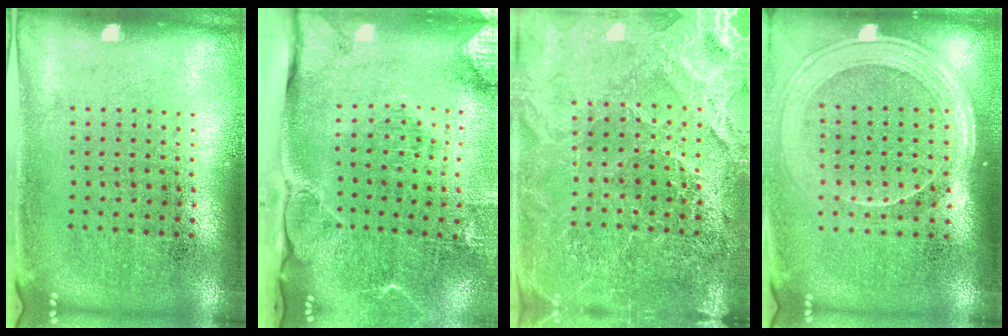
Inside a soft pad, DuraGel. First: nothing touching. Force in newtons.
{"total": 2.9, "press": 2.2, "slide": 1.8}
{"total": 4.1, "press": 3.8, "slide": 1.4}
{"total": 1.9, "press": 1.6, "slide": 1.0}